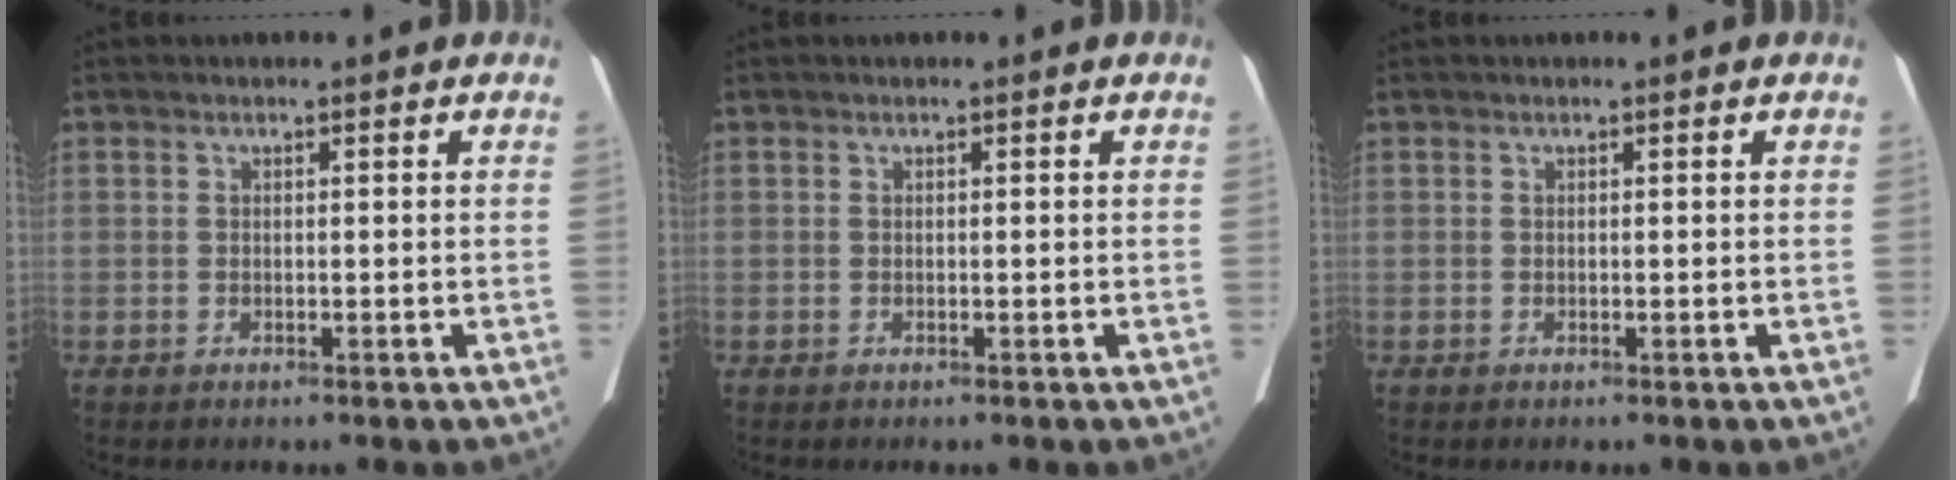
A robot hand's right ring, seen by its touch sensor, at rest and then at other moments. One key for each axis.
{"total": 0.0}
{"total": 0.0}